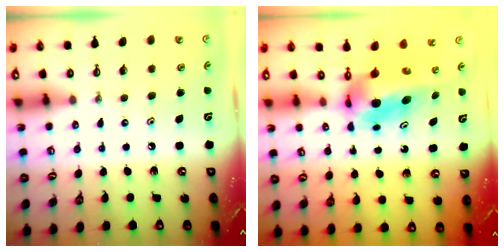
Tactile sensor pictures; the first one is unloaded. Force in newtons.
{"total": 6.0, "press": 5.9, "slide": 0.7}